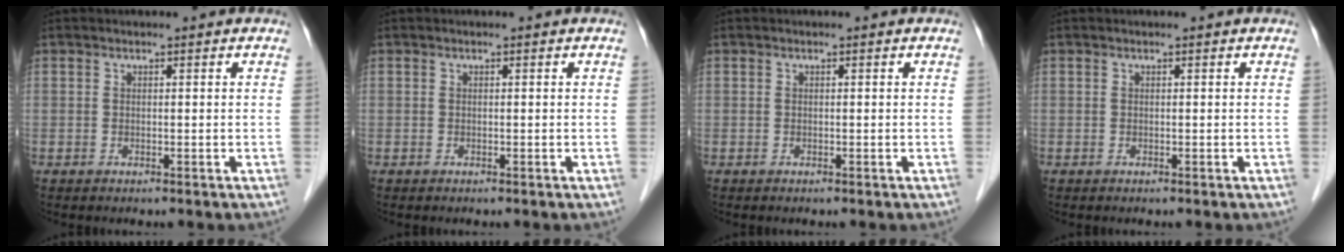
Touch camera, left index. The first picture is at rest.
{"total": 0.0}
{"total": 0.0}
{"total": 0.0}